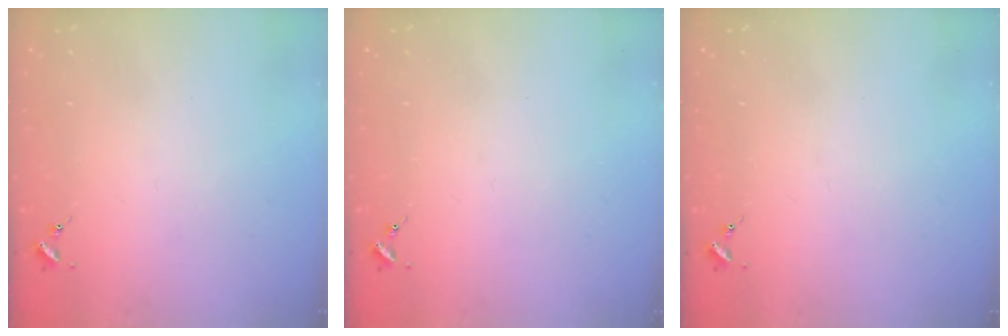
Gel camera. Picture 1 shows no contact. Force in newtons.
{"total": 0.0}
{"total": 0.0}